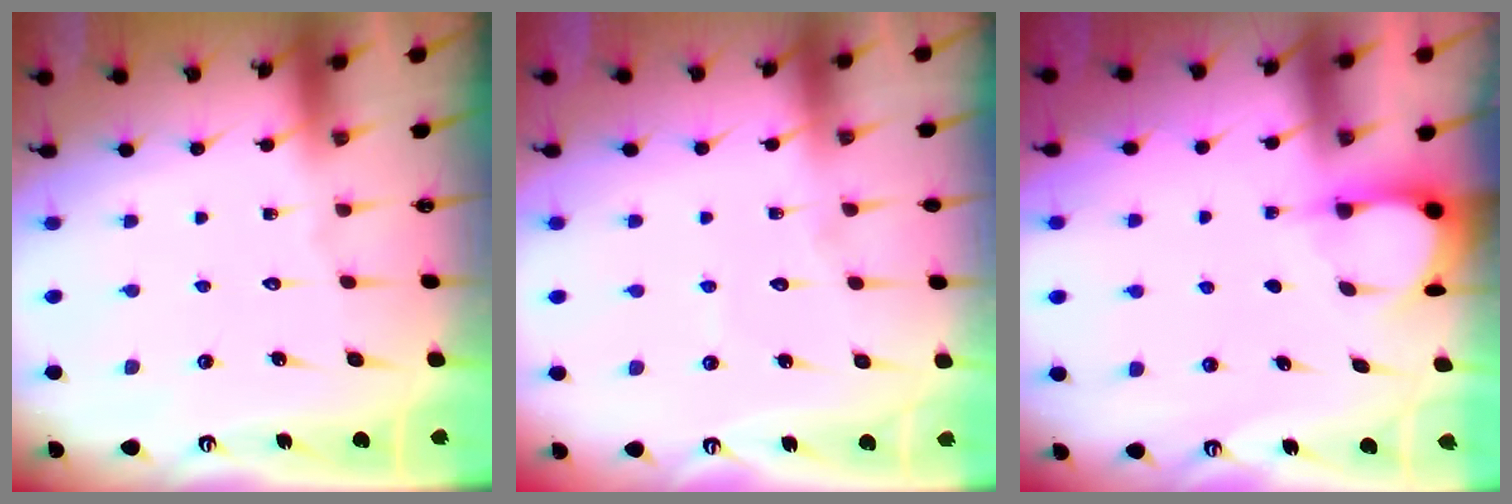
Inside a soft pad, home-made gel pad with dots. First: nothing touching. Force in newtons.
{"total": 3.0, "press": 3.0, "slide": 0.2}
{"total": 4.8, "press": 4.8, "slide": 0.2}